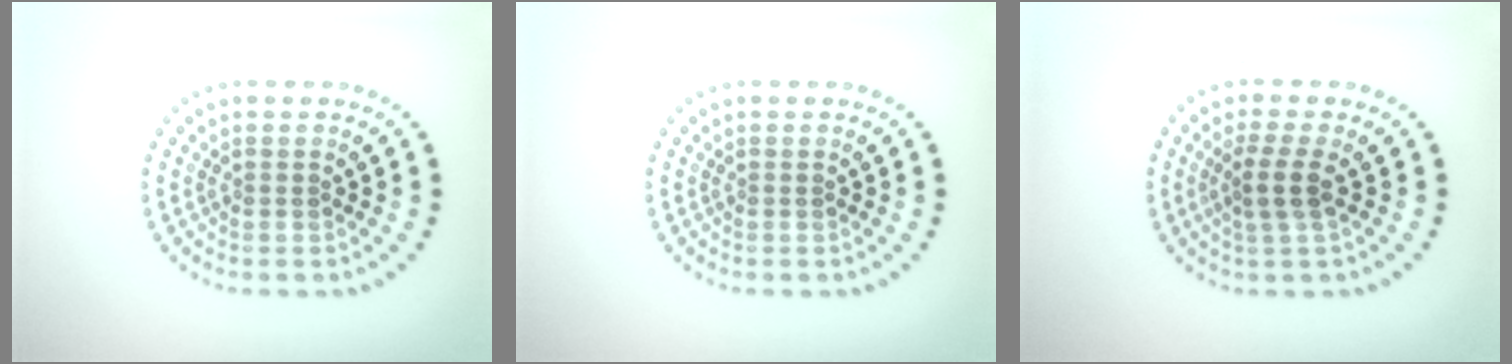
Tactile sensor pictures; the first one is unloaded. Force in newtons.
{"total": 0.0}
{"total": 2.2, "press": 1.8, "slide": 1.3}